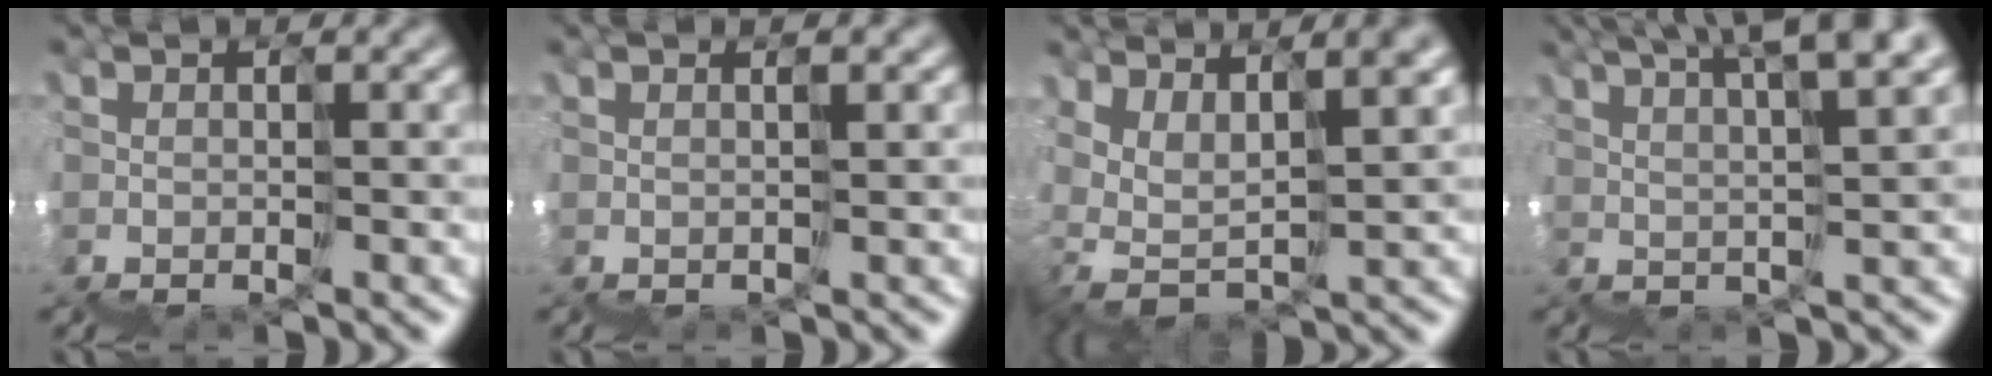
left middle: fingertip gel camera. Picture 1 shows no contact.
{"total": 1.7, "force": [1.0, 0.5, 1.3], "torque": [-0.007, 0.024, 0.014]}
{"total": 6.0, "force": [4.9, 2.2, 2.7], "torque": [-0.080, 0.054, 0.099]}
{"total": 5.8, "force": [4.8, 0.0, 3.3], "torque": [-0.035, 0.053, 0.067]}